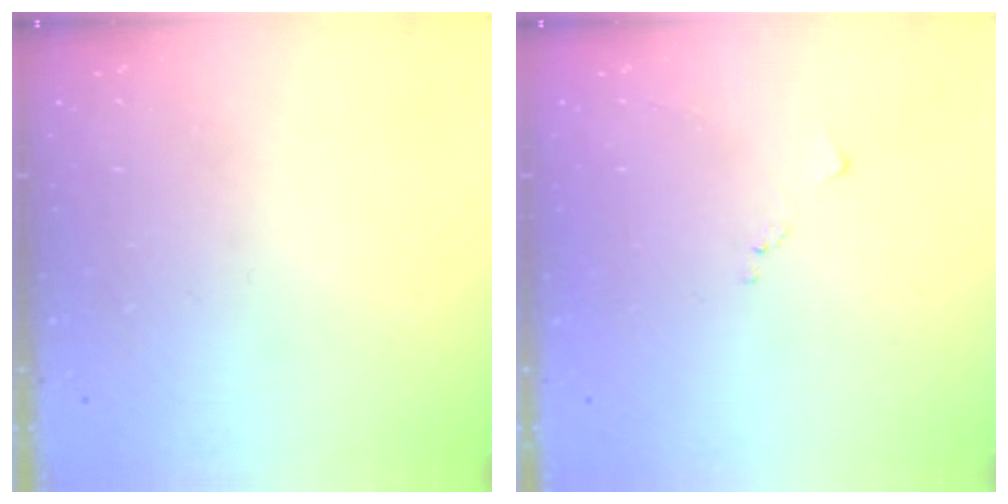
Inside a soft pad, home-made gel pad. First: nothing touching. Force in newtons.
{"total": 6.1, "press": 6.0, "slide": 0.6}